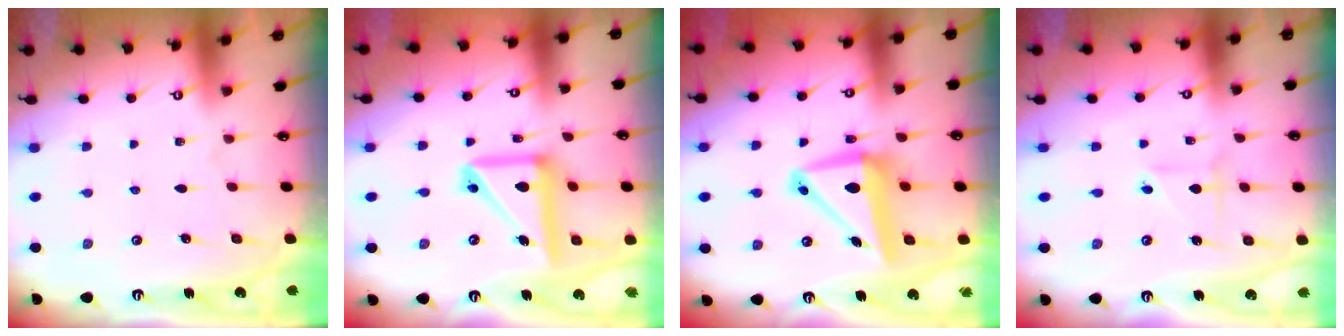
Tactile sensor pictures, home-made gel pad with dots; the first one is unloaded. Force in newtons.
{"total": 14.2, "press": 14.0, "slide": 2.0}
{"total": 10.3, "press": 10.1, "slide": 2.3}
{"total": 2.4, "press": 2.2, "slide": 1.0}